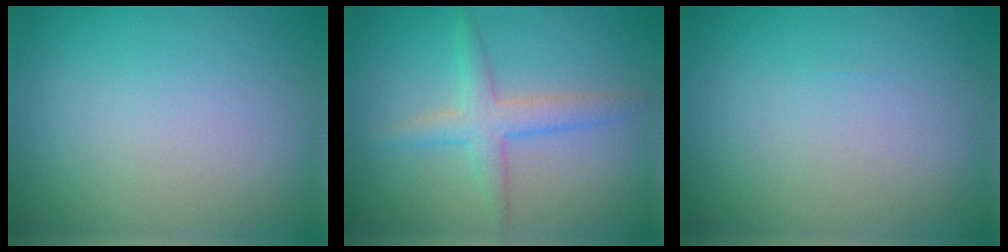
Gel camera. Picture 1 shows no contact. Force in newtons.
{"total": 2.7, "press": 2.7, "slide": 0.1}
{"total": 0.0}